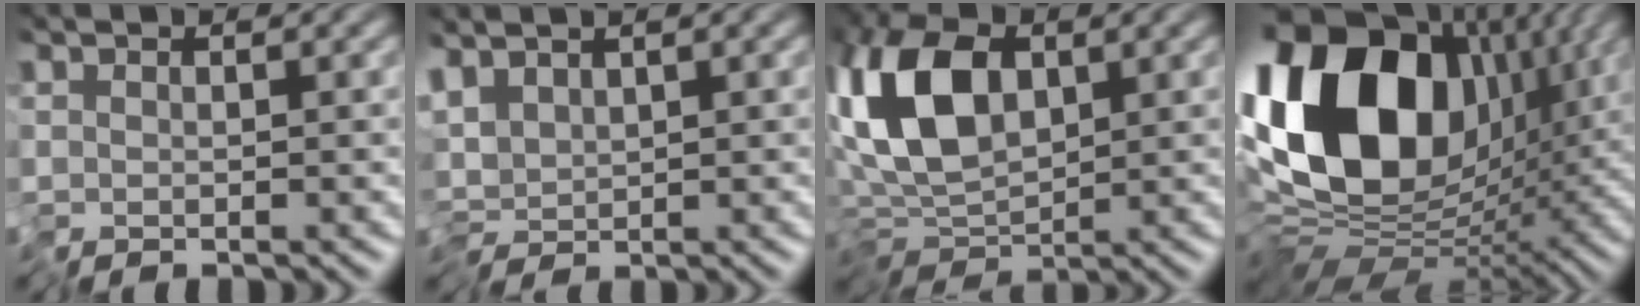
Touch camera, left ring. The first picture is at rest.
{"total": 2.6, "force": [0.3, 1.0, 2.4], "torque": [-0.042, 0.007, -0.001]}
{"total": 9.8, "force": [0.9, 5.5, 8.1], "torque": [-0.173, 0.005, 0.001]}
{"total": 18.3, "force": [4.0, 12.3, 12.9], "torque": [-0.274, 0.022, 0.060]}